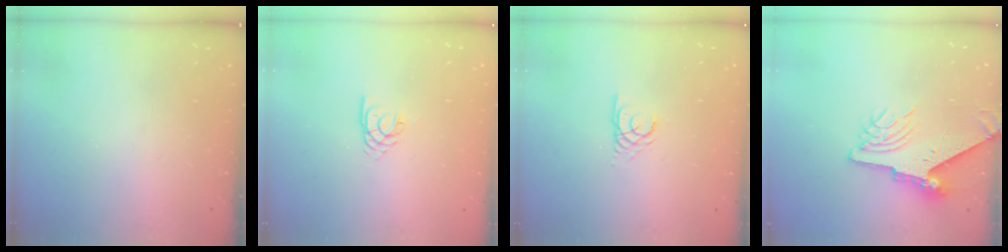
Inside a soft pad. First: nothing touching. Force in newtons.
{"total": 3.2, "press": 3.1, "slide": 0.4}
{"total": 2.2, "press": 2.2, "slide": 0.3}
{"total": 8.7, "press": 8.7, "slide": 1.2}